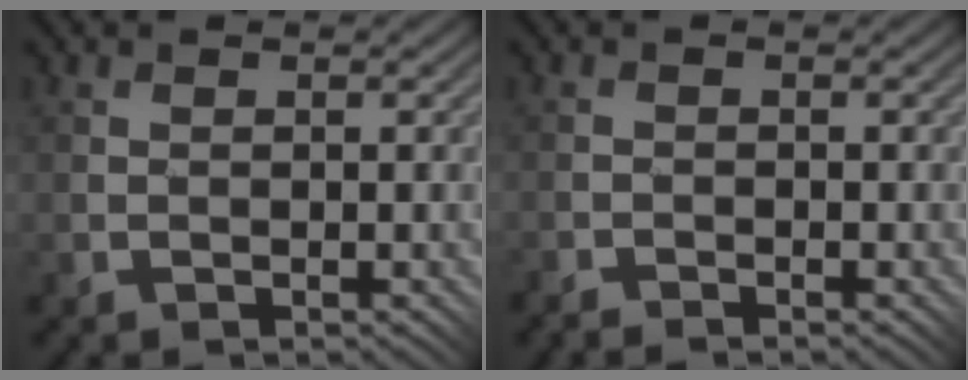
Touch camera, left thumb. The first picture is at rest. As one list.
[{"total": 1.5, "force": [-1.5, 0.0, 0.0], "torque": [-0.001, 0.003, -0.033]}]